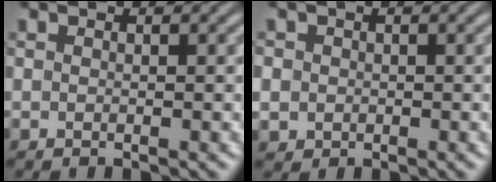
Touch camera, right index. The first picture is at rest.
{"total": 3.2, "force": [-0.5, 3.1, 0.9], "torque": [-0.040, -0.017, -0.003]}